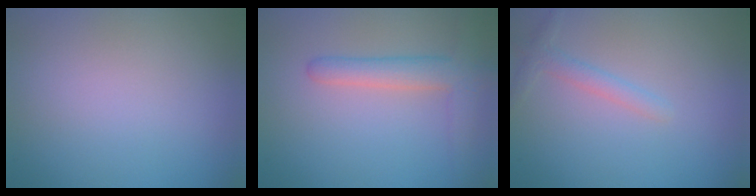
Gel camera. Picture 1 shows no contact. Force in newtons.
{"total": 3.6, "press": 3.6, "slide": 0.3}
{"total": 1.6, "press": 1.6, "slide": 0.1}